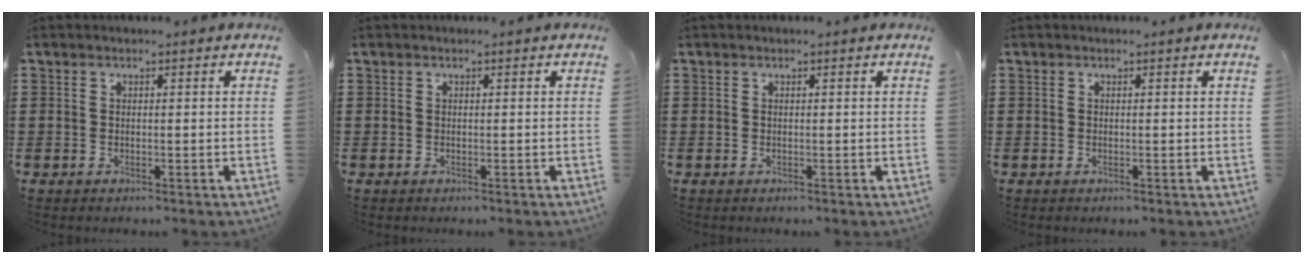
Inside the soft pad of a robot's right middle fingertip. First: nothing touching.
{"total": 0.0}
{"total": 0.0}
{"total": 0.0}